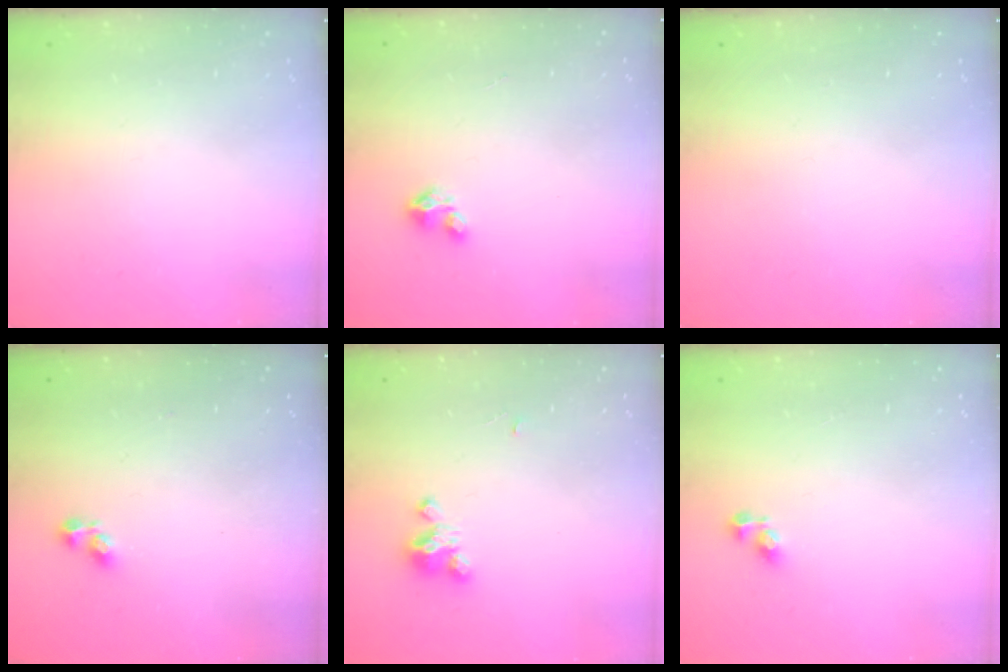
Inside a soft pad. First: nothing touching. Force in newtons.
{"total": 1.6, "press": 1.6, "slide": 0.1}
{"total": 0.0}
{"total": 2.4, "press": 2.3, "slide": 0.4}
{"total": 3.2, "press": 3.2, "slide": 0.3}
{"total": 3.6, "press": 3.6, "slide": 0.5}